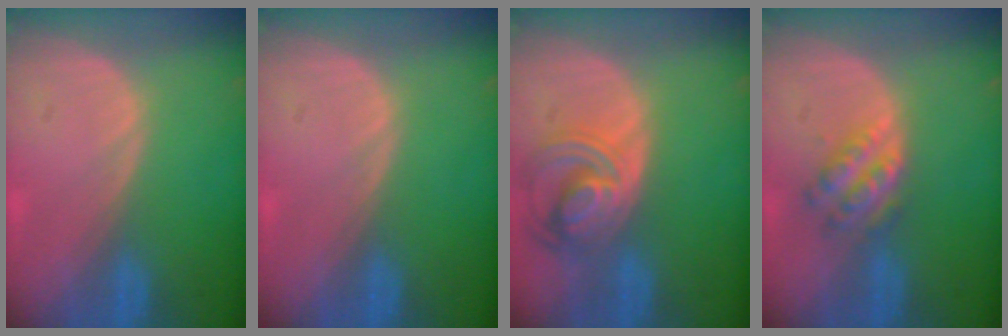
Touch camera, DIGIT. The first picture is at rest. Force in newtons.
{"total": 0.0}
{"total": 8.2, "press": 7.2, "slide": 4.1}
{"total": 5.1, "press": 4.8, "slide": 1.8}